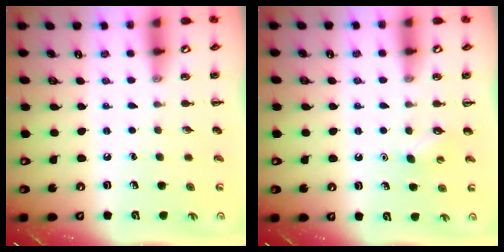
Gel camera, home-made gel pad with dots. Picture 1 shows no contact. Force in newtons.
{"total": 2.8, "press": 2.7, "slide": 0.8}